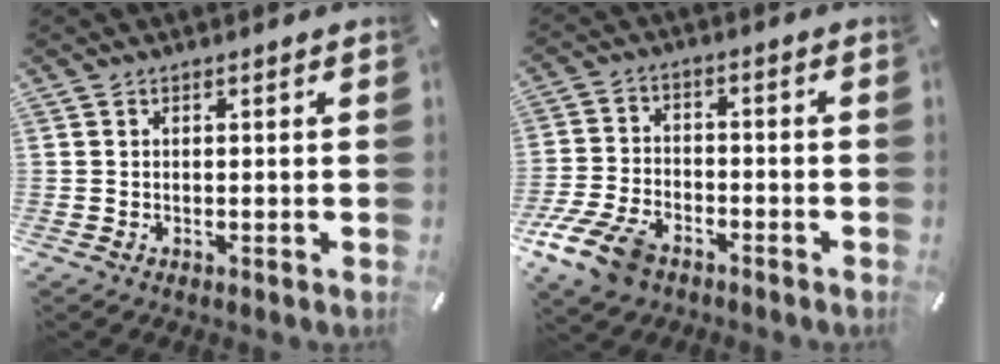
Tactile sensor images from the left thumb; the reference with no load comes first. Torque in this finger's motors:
{"motor_torque": [-0.28, 0.97, 0.45, 0.51, 0.07]}